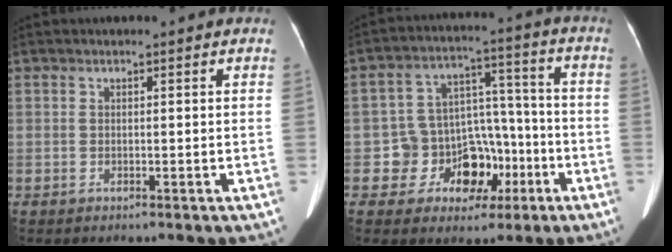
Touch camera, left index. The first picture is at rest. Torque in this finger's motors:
{"motor_torque": [0.15, 0.15, 0.12, 0.04]}